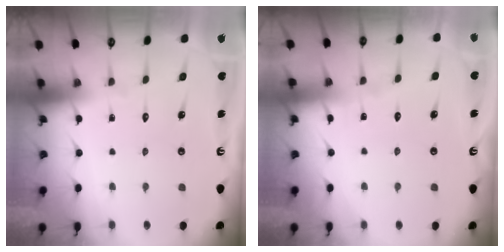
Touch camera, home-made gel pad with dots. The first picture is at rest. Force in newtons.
{"total": 2.7, "press": 2.7, "slide": 0.4}